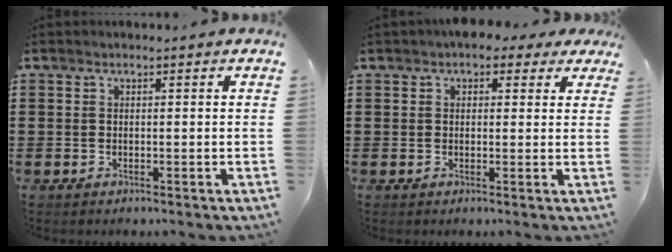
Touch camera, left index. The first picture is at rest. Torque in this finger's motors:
{"motor_torque": [2.14, 0.00, 0.97, 0.12]}